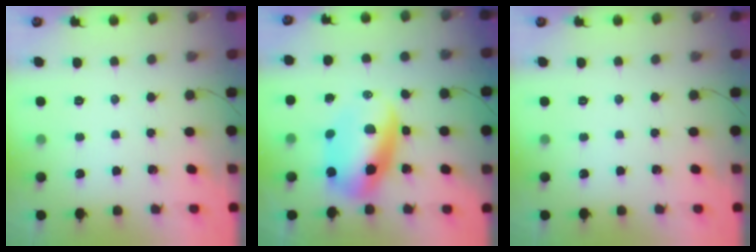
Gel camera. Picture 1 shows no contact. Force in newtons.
{"total": 11.7, "press": 11.4, "slide": 3.0}
{"total": 0.0}